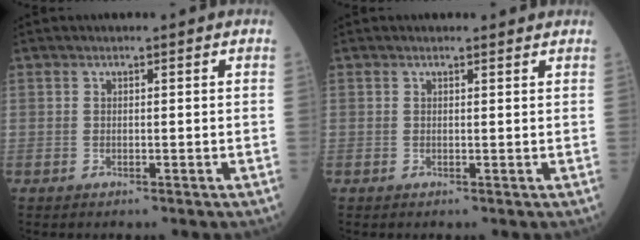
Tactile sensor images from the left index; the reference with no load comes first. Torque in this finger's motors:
{"motor_torque": [-0.41, 0.24, -0.86, -0.21]}